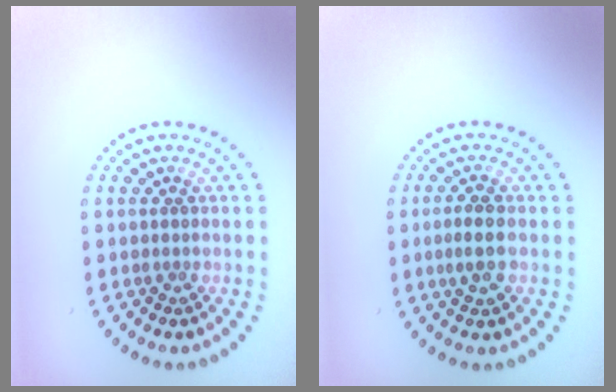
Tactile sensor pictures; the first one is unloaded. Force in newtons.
{"total": 2.4, "press": 2.4, "slide": 0.6}